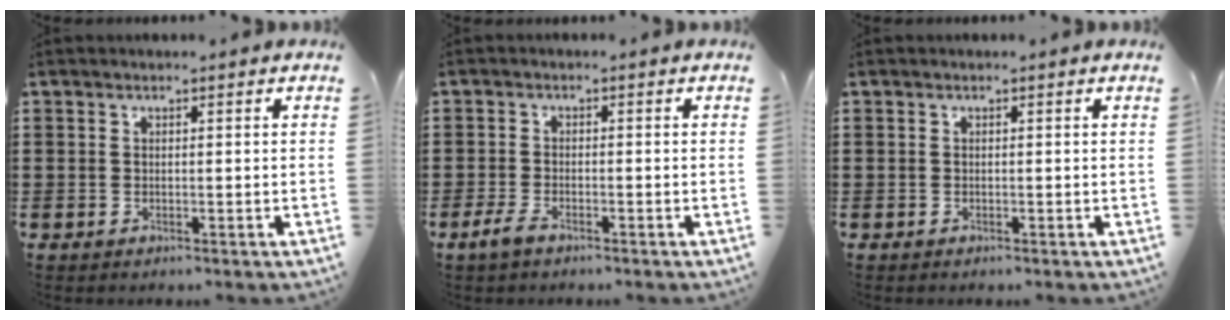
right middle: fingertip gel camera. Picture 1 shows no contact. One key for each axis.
{"total": 2.6, "fx": -1.7, "fy": 0.9, "fz": 1.8, "tx": -0.052, "ty": -0.004, "tz": -0.040}
{"total": 0.0}